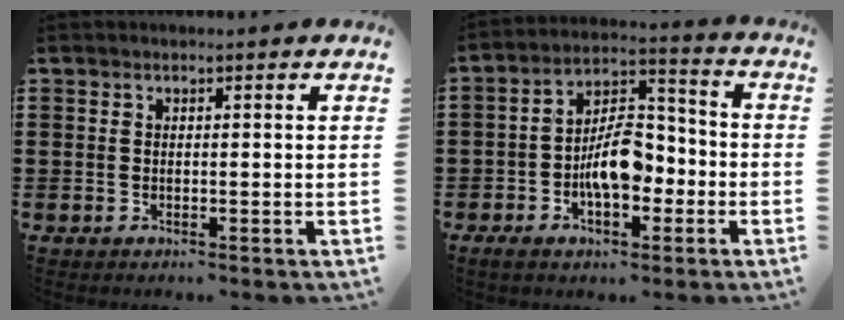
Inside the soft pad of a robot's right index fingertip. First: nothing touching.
{"total": 8.9, "force": [-2.5, 4.8, 7.1], "torque": [-0.119, 0.007, -0.051]}